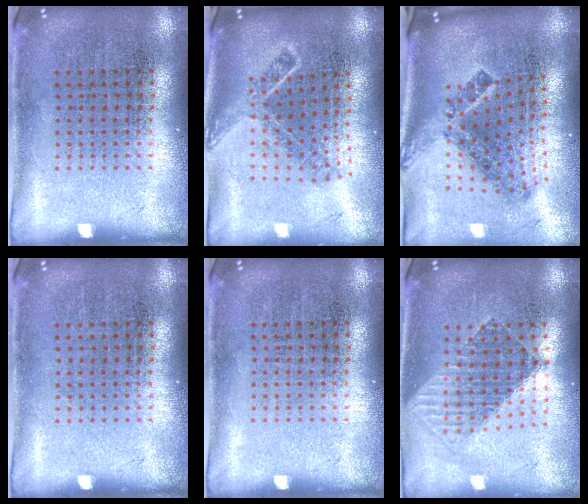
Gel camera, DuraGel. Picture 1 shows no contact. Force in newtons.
{"total": 1.8, "press": 1.3, "slide": 1.2}
{"total": 1.9, "press": 1.3, "slide": 1.4}
{"total": 0.0}
{"total": 0.0}
{"total": 1.6, "press": 1.4, "slide": 0.7}